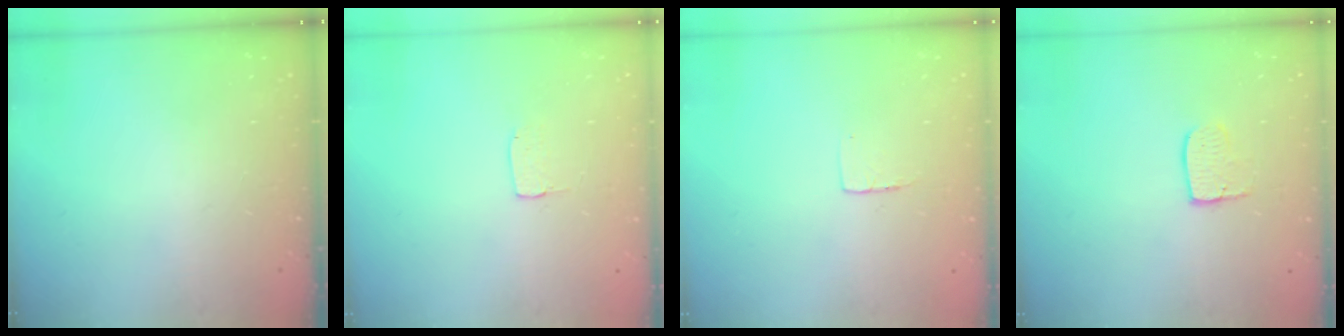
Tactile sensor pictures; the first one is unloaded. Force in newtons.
{"total": 2.9, "press": 2.9, "slide": 0.2}
{"total": 3.5, "press": 3.5, "slide": 0.3}
{"total": 5.9, "press": 5.9, "slide": 0.3}